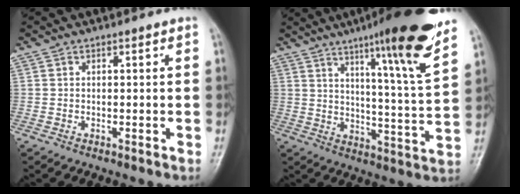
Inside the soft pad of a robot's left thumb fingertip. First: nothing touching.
{"total": 18.0, "force": [11.7, 0.8, 13.6], "torque": [-0.182, -0.066, 0.169]}